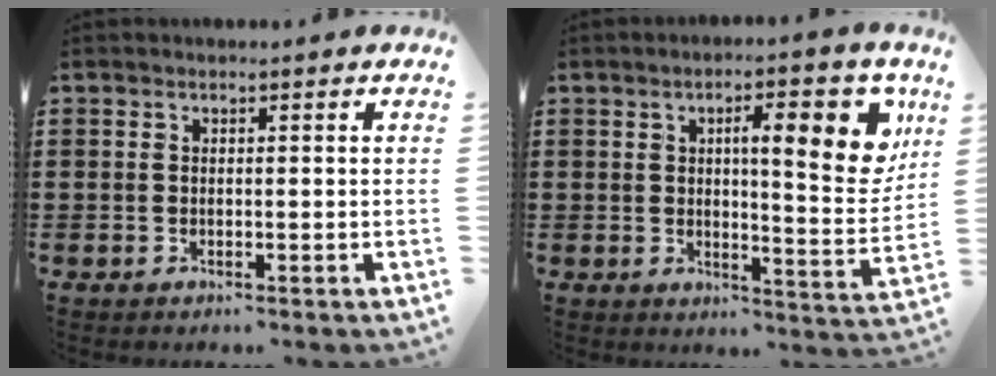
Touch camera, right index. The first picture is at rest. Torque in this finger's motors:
{"motor_torque": [0.66, 0.00, 0.40, 0.11]}